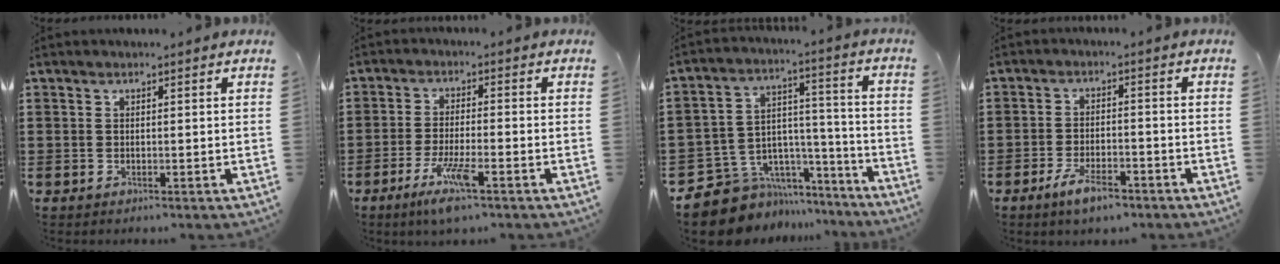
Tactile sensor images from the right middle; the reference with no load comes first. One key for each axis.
{"total": 6.3, "fx": -3.6, "fy": 0.8, "fz": 5.1, "tx": -0.105, "ty": -0.014, "tz": -0.066}
{"total": 9.2, "fx": -7.6, "fy": 5.1, "fz": 1.4, "tx": -0.044, "ty": 0.014, "tz": -0.141}
{"total": 5.1, "fx": -3.5, "fy": 1.7, "fz": 3.4, "tx": -0.067, "ty": 0.005, "tz": -0.065}